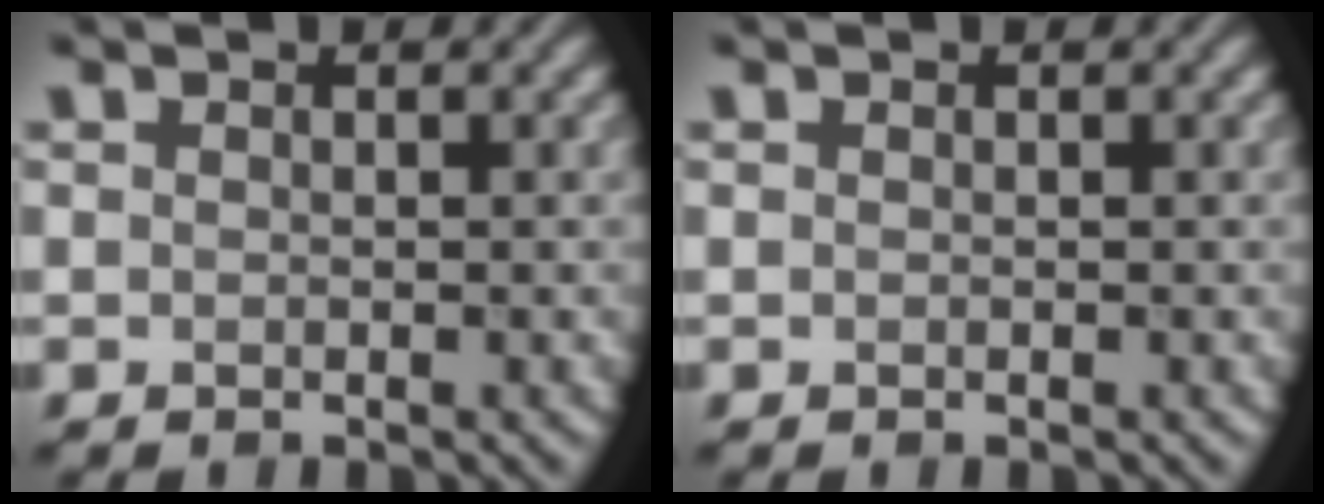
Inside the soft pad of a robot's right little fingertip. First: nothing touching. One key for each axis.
{"total": 0.0}